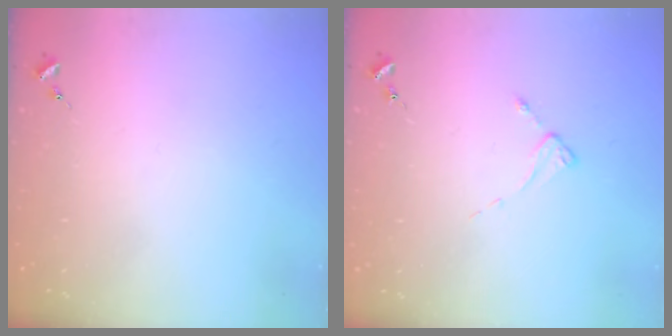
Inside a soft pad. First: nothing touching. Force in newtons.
{"total": 2.3, "press": 2.3, "slide": 0.3}